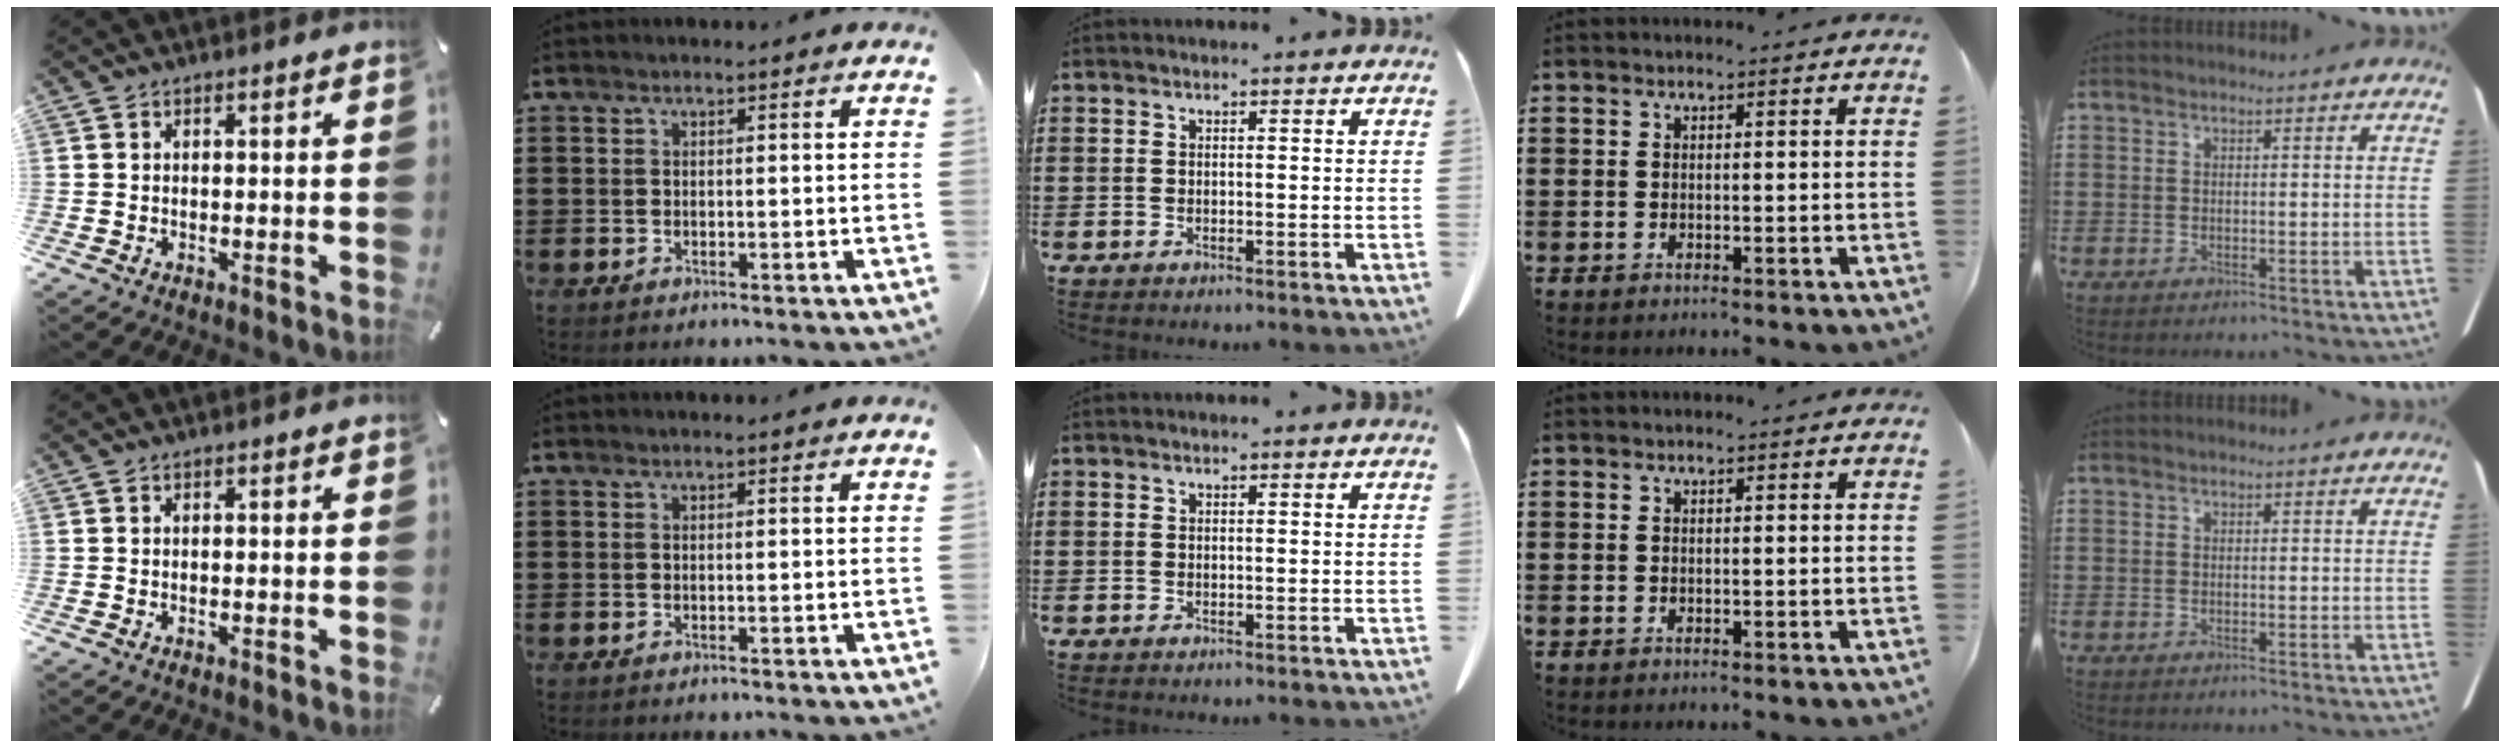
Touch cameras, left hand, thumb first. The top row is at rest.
{}